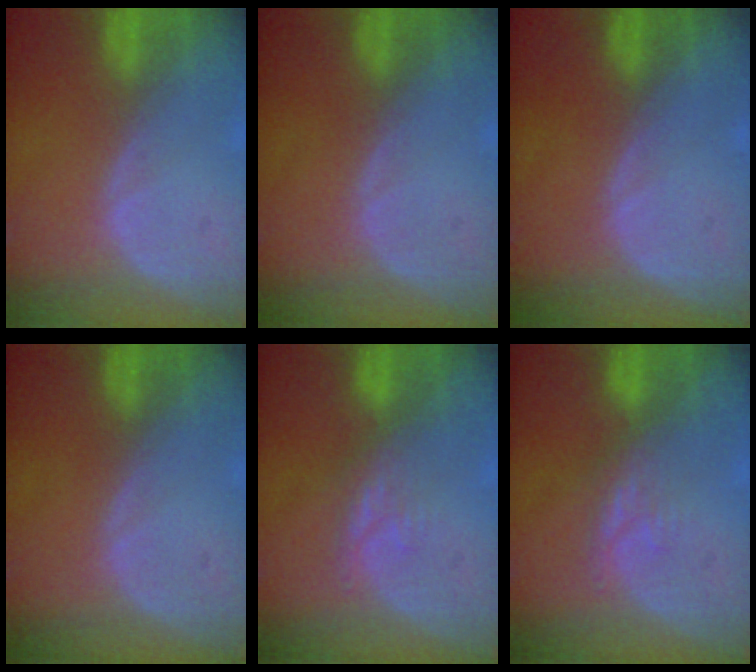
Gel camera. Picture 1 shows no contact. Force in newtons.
{"total": 0.0}
{"total": 0.0}
{"total": 0.0}
{"total": 3.3, "press": 3.2, "slide": 0.5}
{"total": 3.3, "press": 3.2, "slide": 0.5}